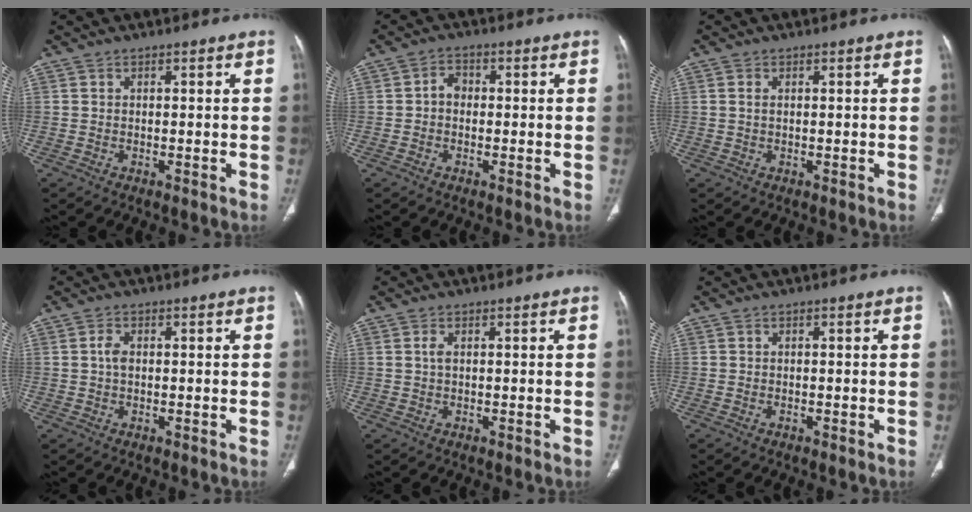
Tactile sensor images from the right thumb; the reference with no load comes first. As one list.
[{"total": 2.6, "force": [-0.3, 2.1, 1.6], "torque": [-0.017, 0.011, -0.014]}, {"total": 0.9, "force": [0.2, 0.5, 0.7], "torque": [-0.022, 0.005, 0.007]}, {"total": 2.0, "force": [0.1, 1.2, 1.6], "torque": [-0.034, 0.004, 0.001]}, {"total": 1.1, "force": [0.2, 0.5, 0.9], "torque": [-0.024, 0.004, 0.005]}, {"total": 0.0}]